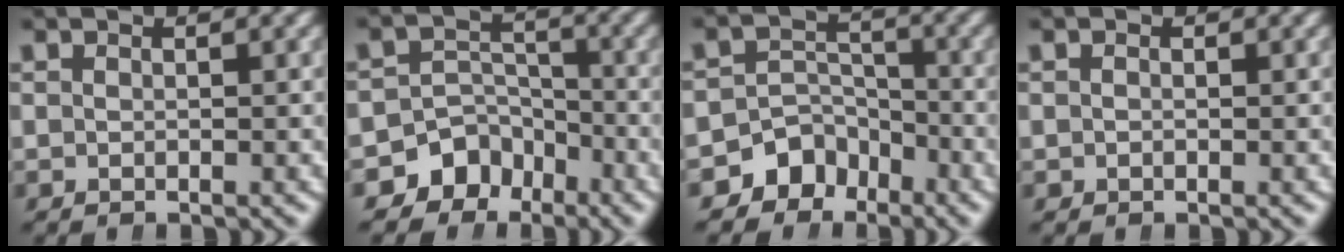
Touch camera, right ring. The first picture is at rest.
{"total": 8.3, "force": [-4.4, 6.7, 2.4], "torque": [-0.032, -0.022, -0.076]}
{"total": 7.3, "force": [-4.1, 5.6, 2.0], "torque": [-0.024, -0.016, -0.073]}
{"total": 0.6, "force": [-0.2, 0.5, 0.2], "torque": [-0.004, -0.007, 0.003]}